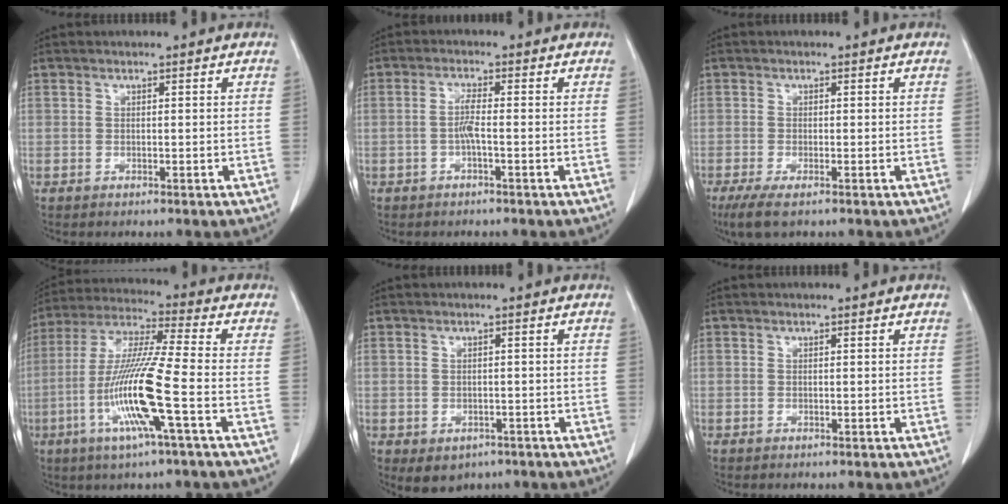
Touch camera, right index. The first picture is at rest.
{"total": 2.4, "force": [-0.8, 0.1, 2.3], "torque": [-0.048, 0.002, -0.016]}
{"total": 3.8, "force": [-2.4, 0.8, 2.8], "torque": [-0.056, -0.010, -0.042]}
{"total": 13.7, "force": [-4.4, -0.5, 13.0], "torque": [-0.268, -0.010, -0.091]}
{"total": 4.1, "force": [-2.1, 3.2, 1.4], "torque": [-0.015, 0.000, -0.019]}
{"total": 0.0}